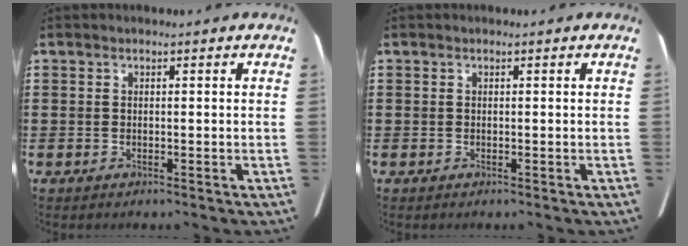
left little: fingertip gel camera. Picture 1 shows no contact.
{"total": 0.0}